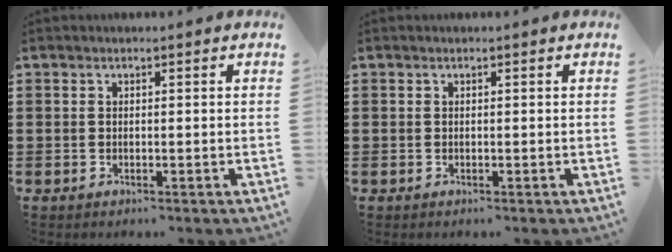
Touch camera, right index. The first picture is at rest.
{"total": 0.0}